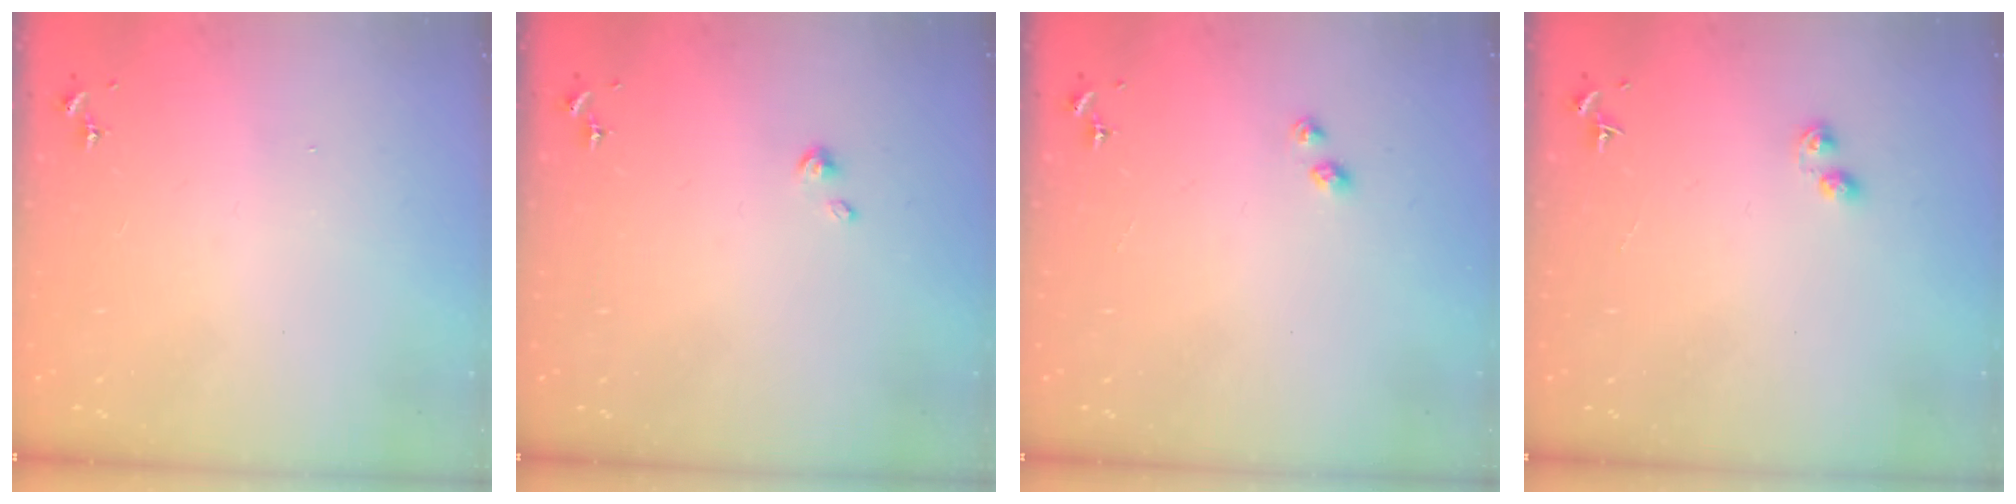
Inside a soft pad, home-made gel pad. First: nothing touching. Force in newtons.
{"total": 2.9, "press": 2.9, "slide": 0.2}
{"total": 2.6, "press": 2.6, "slide": 0.3}
{"total": 2.9, "press": 2.9, "slide": 0.4}